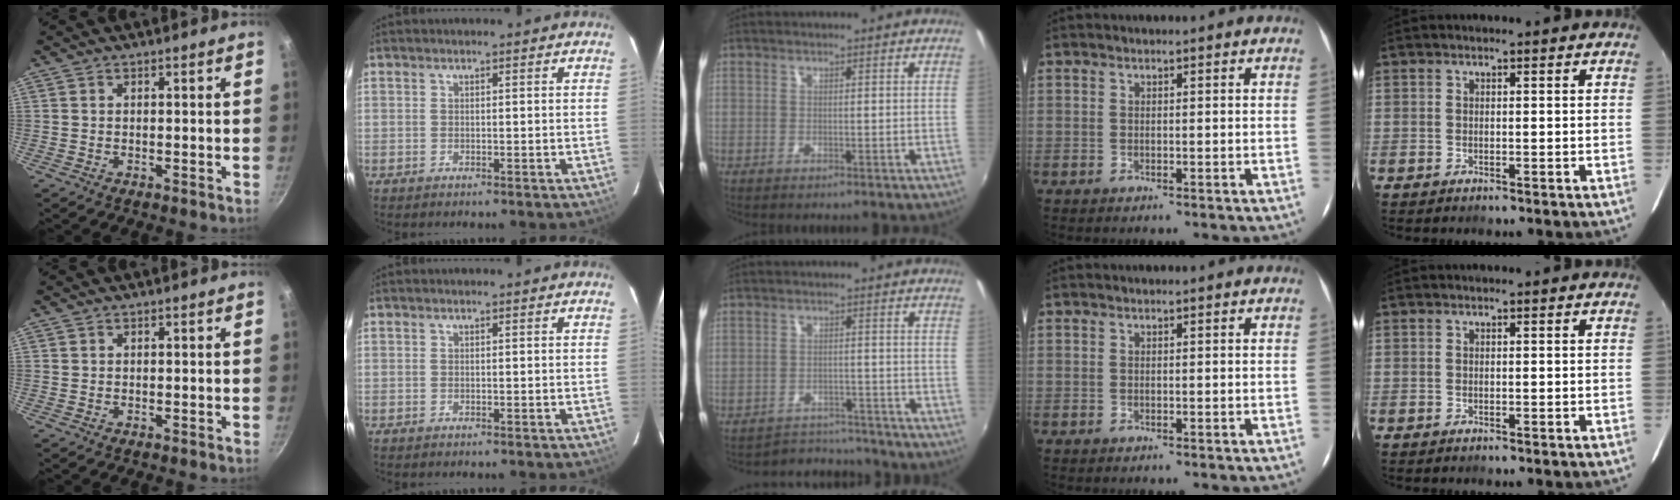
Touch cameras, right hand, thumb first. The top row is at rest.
{"middle": {"total": 6.9, "force": [-6.5, 2.3, -0.3], "torque": [-0.008, 0.017, -0.092]}}